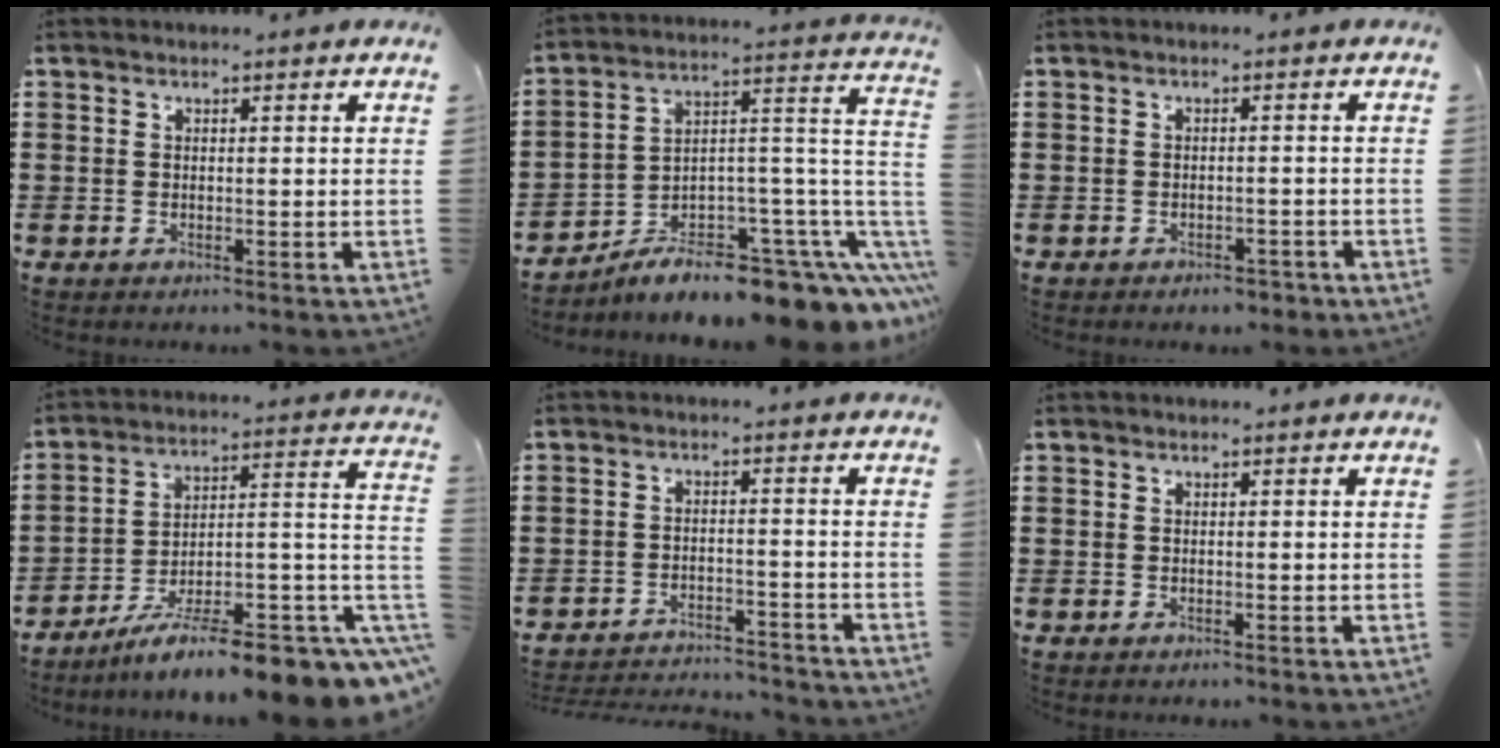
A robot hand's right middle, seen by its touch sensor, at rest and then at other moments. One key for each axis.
{"total": 8.6, "fx": -6.1, "fy": 2.8, "fz": 5.4, "tx": -0.086, "ty": -0.001, "tz": -0.108}
{"total": 1.6, "fx": -1.6, "fy": 0.4, "fz": 0.0, "tx": -0.007, "ty": 0.000, "tz": -0.034}
{"total": 10.8, "fx": -7.5, "fy": 1.3, "fz": 7.7, "tx": -0.115, "ty": 0.000, "tz": -0.125}
{"total": 3.4, "fx": -3.4, "fy": 0.3, "fz": 0.2, "tx": -0.009, "ty": 0.002, "tz": -0.072}
{"total": 0.0}